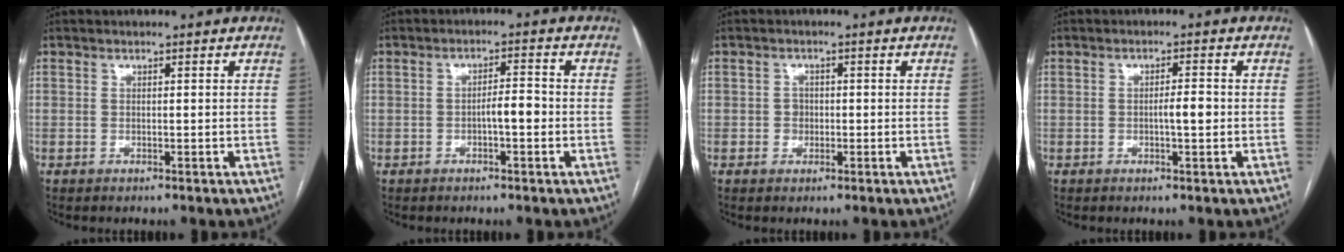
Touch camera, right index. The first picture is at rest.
{"total": 3.2, "force": [-0.9, 0.7, 3.0], "torque": [-0.044, 0.006, -0.014]}
{"total": 1.8, "force": [-0.3, 1.6, 0.6], "torque": [-0.006, 0.006, -0.004]}
{"total": 2.6, "force": [-0.4, 0.4, 2.5], "torque": [-0.041, 0.002, -0.007]}